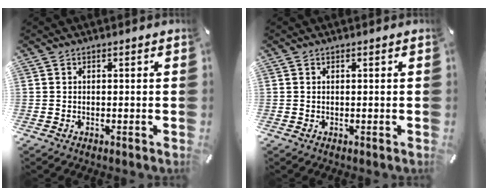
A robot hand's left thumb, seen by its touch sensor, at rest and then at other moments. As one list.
[{"total": 0.0}]